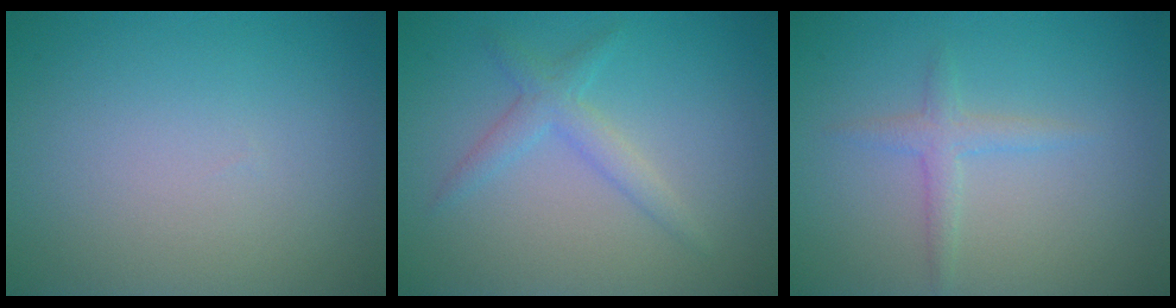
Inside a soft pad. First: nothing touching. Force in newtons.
{"total": 2.2, "press": 2.2, "slide": 0.2}
{"total": 1.7, "press": 1.7, "slide": 0.1}